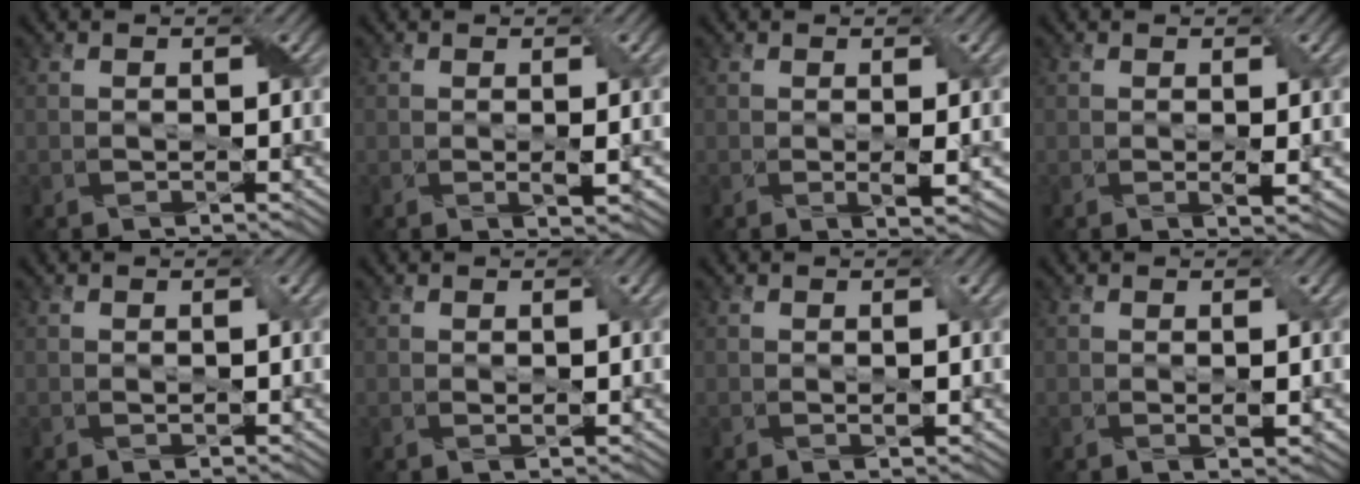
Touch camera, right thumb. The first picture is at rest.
{"total": 1.7, "force": [0.1, 0.1, 1.7], "torque": [-0.034, -0.001, 0.003]}
{"total": 2.1, "force": [0.1, 0.2, 2.1], "torque": [-0.043, 0.000, 0.005]}
{"total": 1.7, "force": [0.1, 0.2, 1.7], "torque": [-0.033, -0.003, 0.004]}
{"total": 0.8, "force": [0.1, 0.1, 0.8], "torque": [-0.015, -0.001, 0.003]}
{"total": 1.1, "force": [0.3, 0.3, 1.0], "torque": [-0.020, -0.002, 0.007]}
{"total": 1.1, "force": [0.2, 0.1, 1.1], "torque": [-0.021, 0.000, 0.004]}
{"total": 1.5, "force": [0.2, 0.2, 1.5], "torque": [-0.029, -0.003, 0.006]}